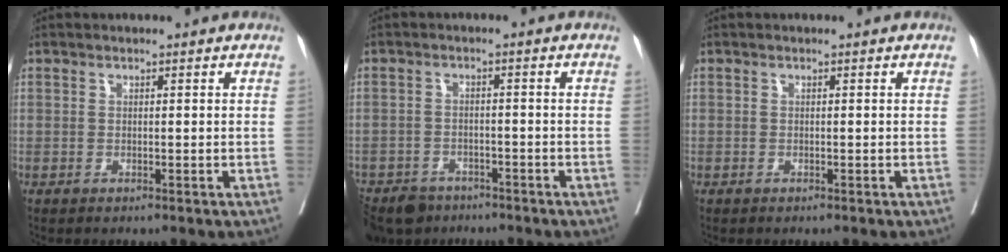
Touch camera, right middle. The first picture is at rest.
{"total": 9.4, "force": [-7.6, 4.9, 2.6], "torque": [-0.054, -0.013, -0.115]}
{"total": 0.0}